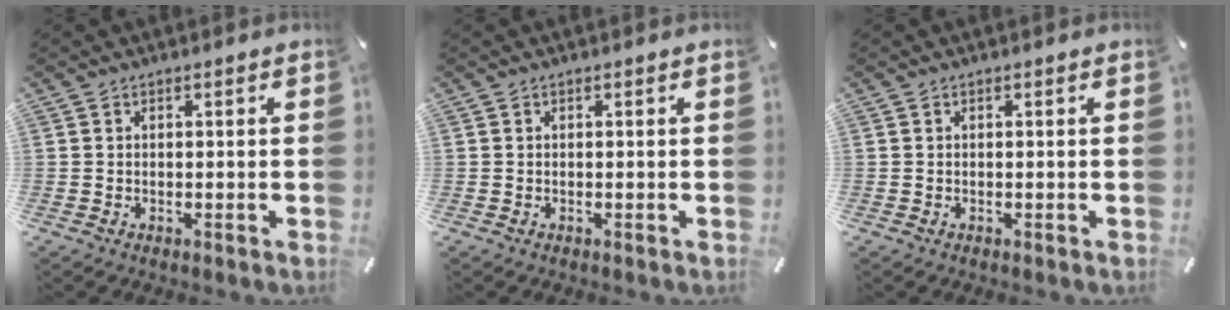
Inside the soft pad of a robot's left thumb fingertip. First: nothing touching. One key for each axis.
{"total": 0.0}
{"total": 0.0}